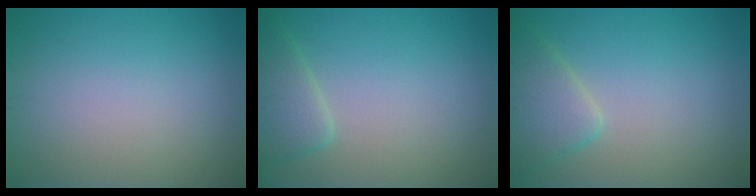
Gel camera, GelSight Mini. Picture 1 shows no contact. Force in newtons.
{"total": 2.9, "press": 2.9, "slide": 0.3}
{"total": 3.5, "press": 3.4, "slide": 0.4}